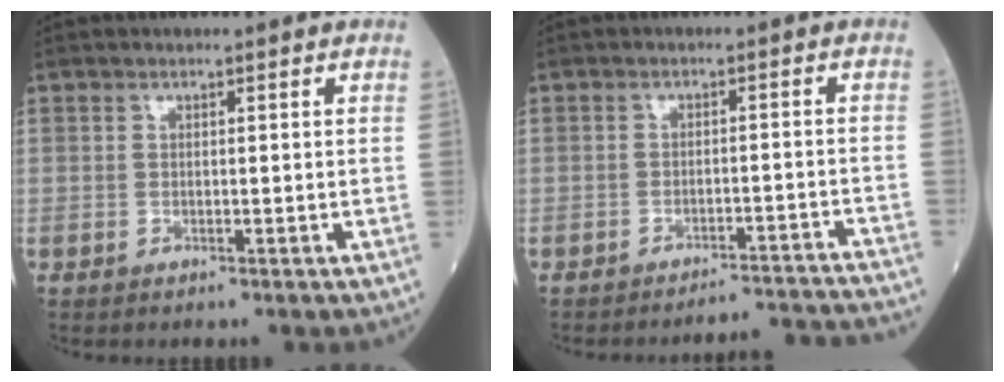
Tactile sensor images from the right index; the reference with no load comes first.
{"total": 11.8, "force": [-11.6, -1.3, 1.4], "torque": [0.006, -0.006, -0.137]}